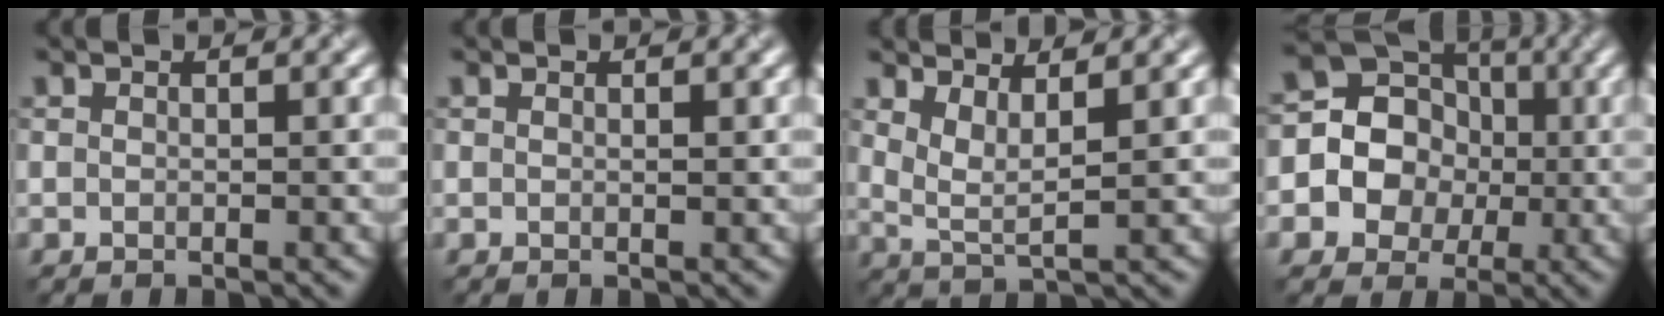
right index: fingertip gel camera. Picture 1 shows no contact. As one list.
[{"total": 0.5, "force": [0.2, 0.2, 0.4], "torque": [0.001, 0.001, 0.003]}, {"total": 2.1, "force": [1.4, 0.4, 1.6], "torque": [-0.034, -0.003, 0.037]}, {"total": 11.0, "force": [-0.9, 10.4, 3.4], "torque": [-0.087, 0.048, -0.035]}]